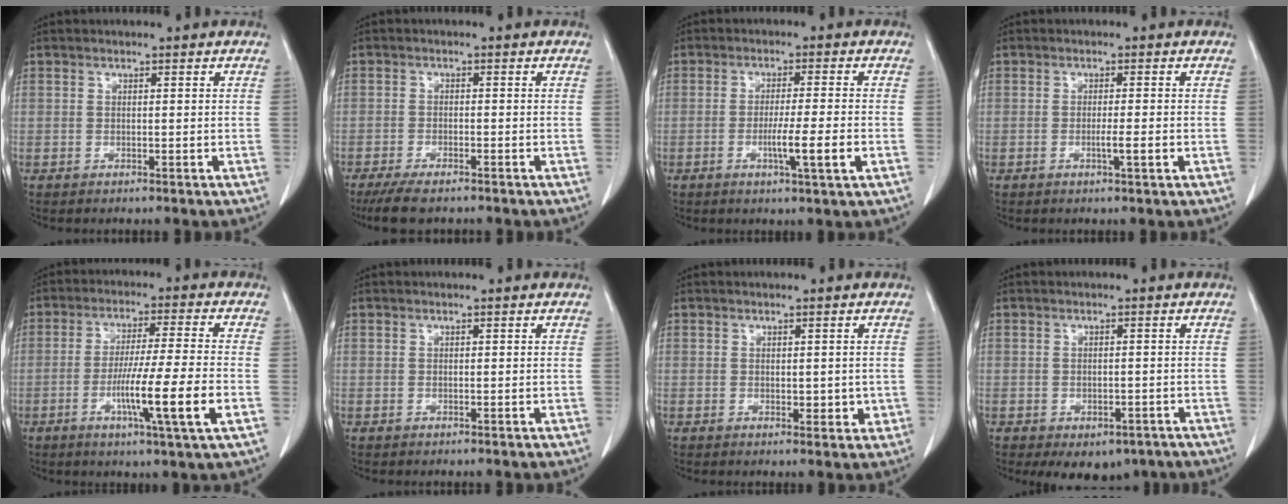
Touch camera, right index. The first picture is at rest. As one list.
[{"total": 5.9, "force": [-4.8, 1.2, 3.3], "torque": [-0.061, -0.015, -0.075]}, {"total": 6.1, "force": [-1.8, -0.6, 5.8], "torque": [-0.096, -0.012, -0.030]}, {"total": 2.3, "force": [-0.7, -0.2, 2.2], "torque": [-0.039, -0.004, -0.013]}, {"total": 12.0, "force": [-3.7, -1.0, 11.4], "torque": [-0.203, -0.018, -0.068]}, {"total": 0.0}, {"total": 2.6, "force": [0.0, 1.5, 2.1], "torque": [-0.020, -0.004, 0.004]}, {"total": 6.6, "force": [-4.5, 3.8, 2.9], "torque": [-0.020, 0.002, -0.056]}]